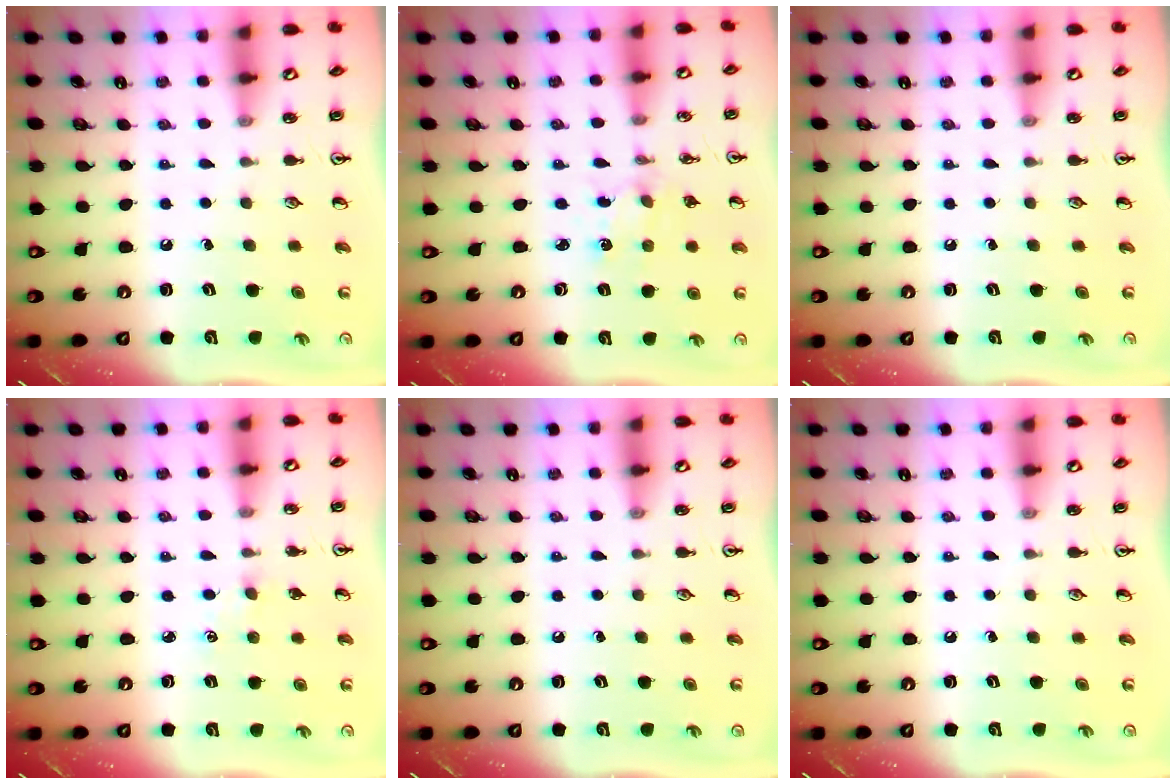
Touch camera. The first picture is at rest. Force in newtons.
{"total": 2.3, "press": 2.3, "slide": 0.4}
{"total": 0.0}
{"total": 1.1, "press": 1.1, "slide": 0.2}
{"total": 0.0}
{"total": 0.0}